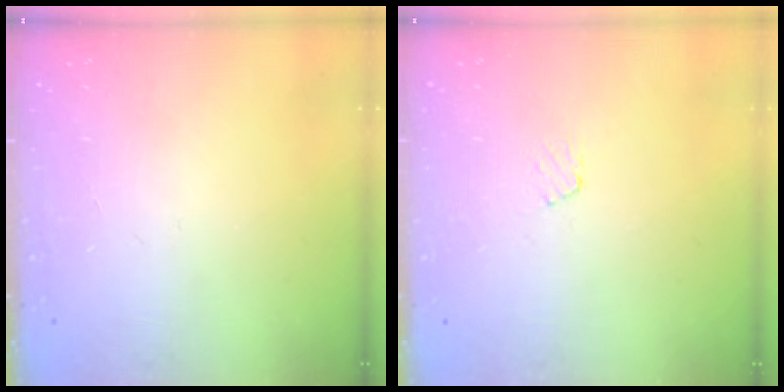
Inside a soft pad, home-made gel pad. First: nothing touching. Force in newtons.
{"total": 3.5, "press": 3.5, "slide": 0.3}